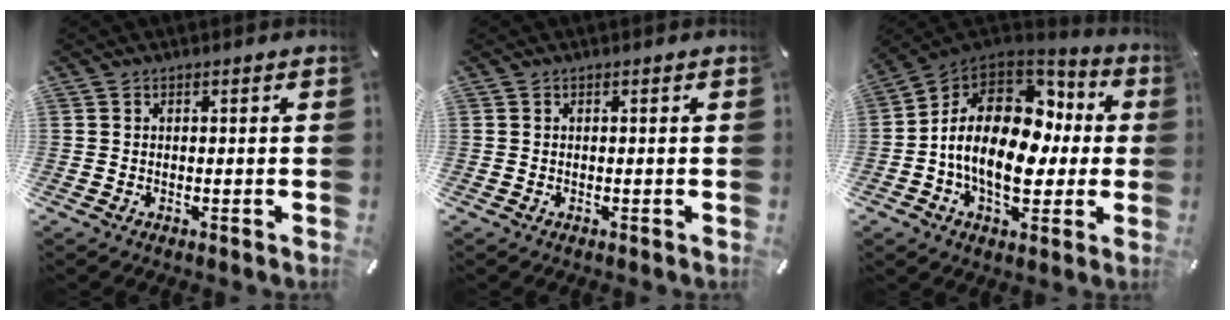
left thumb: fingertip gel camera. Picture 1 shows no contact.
{"total": 0.0}
{"total": 19.8, "force": [-0.9, 13.4, 14.6], "torque": [-0.263, 0.010, -0.010]}